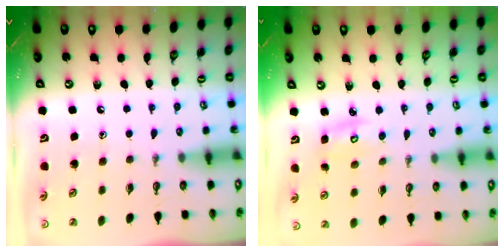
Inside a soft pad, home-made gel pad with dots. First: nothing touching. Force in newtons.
{"total": 4.5, "press": 4.5, "slide": 0.4}